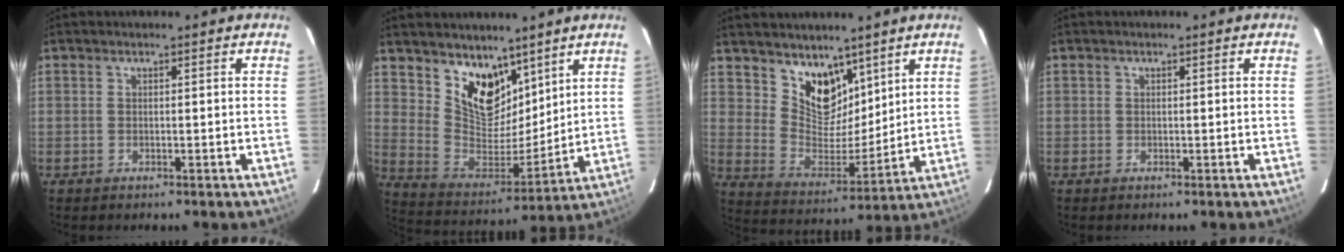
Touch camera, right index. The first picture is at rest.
{"total": 11.6, "force": [7.9, 6.8, 5.0], "torque": [-0.086, -0.010, 0.157]}
{"total": 11.0, "force": [7.6, 6.5, 4.6], "torque": [-0.078, -0.009, 0.150]}
{"total": 0.0}